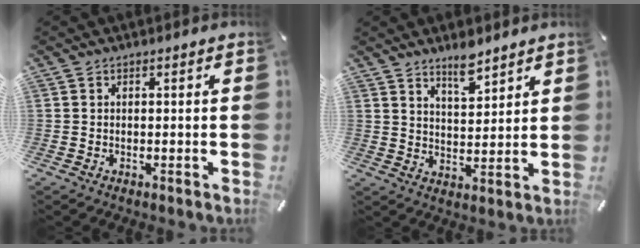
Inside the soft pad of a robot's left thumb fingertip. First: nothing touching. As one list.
[{"total": 6.9, "force": [5.9, 2.4, 2.7], "torque": [-0.035, -0.039, 0.104]}]